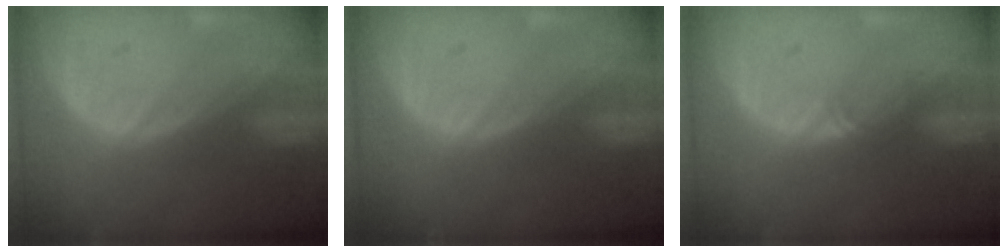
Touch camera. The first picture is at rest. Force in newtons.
{"total": 0.0}
{"total": 1.4, "press": 1.1, "slide": 0.9}